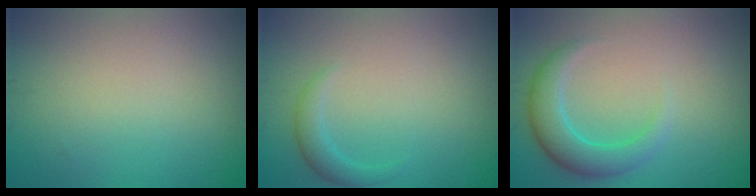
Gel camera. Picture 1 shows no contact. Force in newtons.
{"total": 1.6, "press": 1.6, "slide": 0.1}
{"total": 3.9, "press": 3.8, "slide": 0.4}